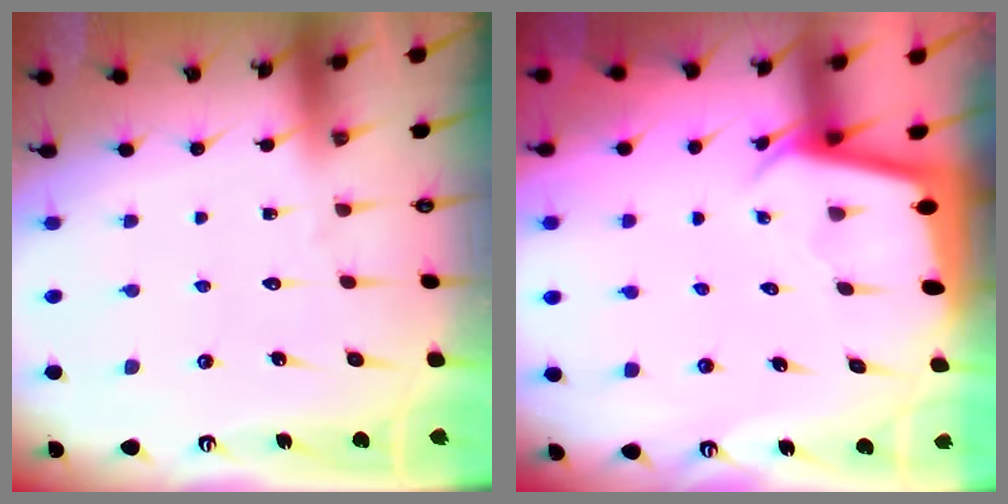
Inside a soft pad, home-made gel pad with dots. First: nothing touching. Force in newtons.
{"total": 2.4, "press": 2.4, "slide": 0.1}